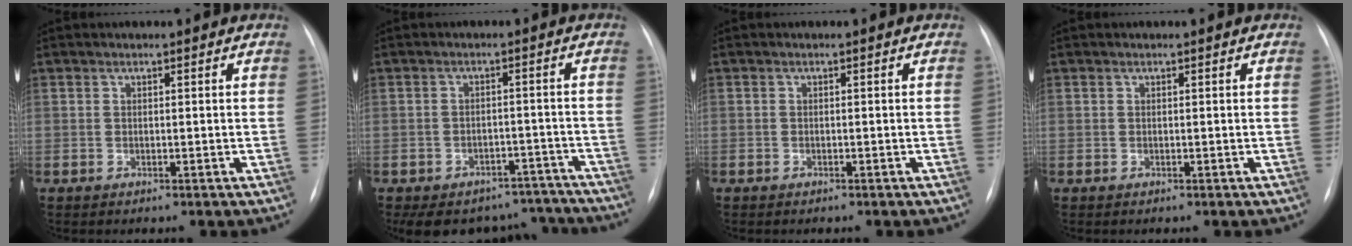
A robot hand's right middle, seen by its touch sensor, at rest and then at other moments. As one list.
[{"total": 15.1, "force": [-13.0, 7.1, 3.2], "torque": [-0.052, 0.023, -0.152]}, {"total": 0.5, "force": [-0.4, 0.4, 0.1], "torque": [-0.004, 0.002, -0.006]}, {"total": 0.0}]